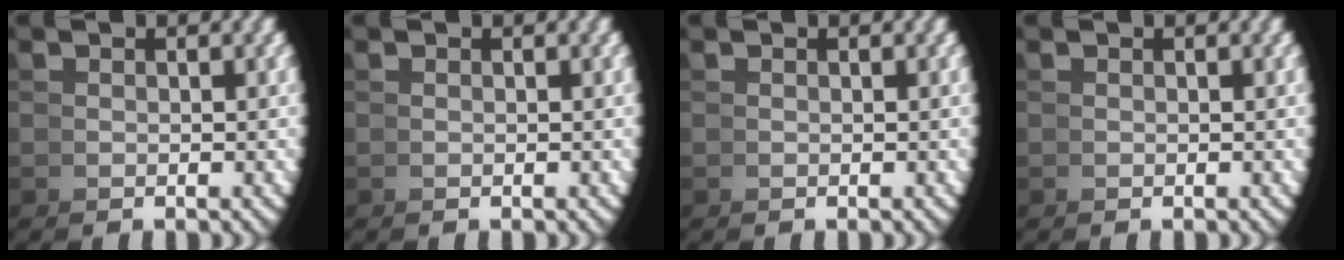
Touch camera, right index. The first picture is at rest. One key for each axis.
{"total": 0.0}
{"total": 0.0}
{"total": 0.0}